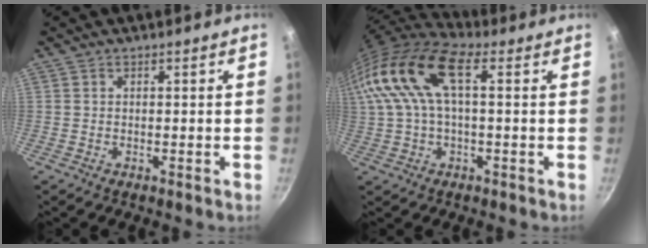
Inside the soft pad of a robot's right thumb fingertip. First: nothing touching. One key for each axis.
{"total": 16.4, "fx": 3.8, "fy": 7.8, "fz": 13.9, "tx": -0.274, "ty": 0.029, "tz": 0.058}